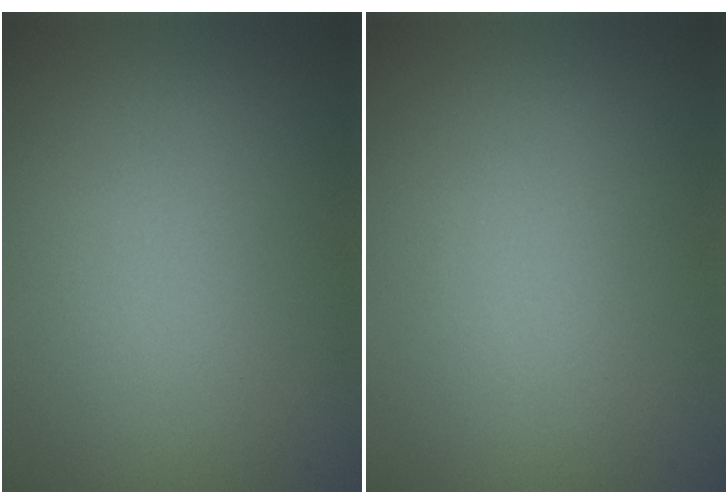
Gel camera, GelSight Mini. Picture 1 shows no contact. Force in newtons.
{"total": 0.0}